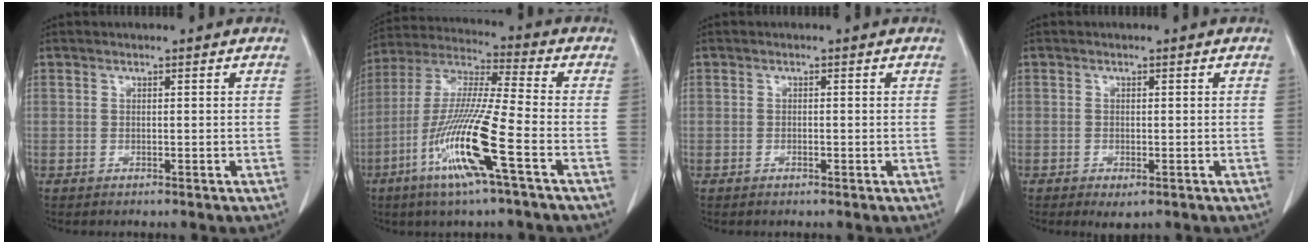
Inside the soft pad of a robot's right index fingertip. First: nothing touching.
{"total": 15.3, "force": [-6.2, -0.1, 13.9], "torque": [-0.288, -0.017, -0.125]}
{"total": 0.6, "force": [-0.3, 0.2, 0.5], "torque": [-0.009, 0.001, -0.004]}
{"total": 2.1, "force": [-1.2, 0.9, 1.5], "torque": [-0.023, -0.003, -0.009]}